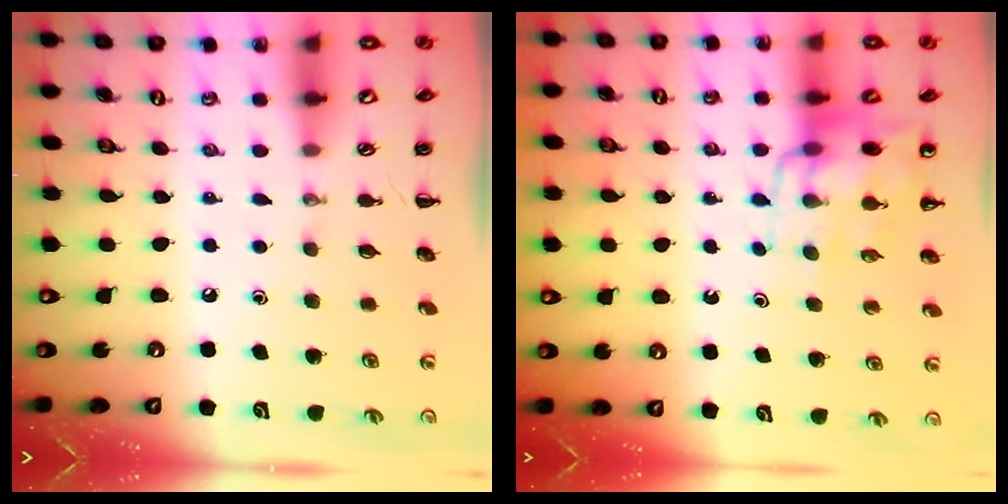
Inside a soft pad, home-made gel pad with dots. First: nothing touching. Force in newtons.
{"total": 11.6, "press": 11.2, "slide": 3.1}